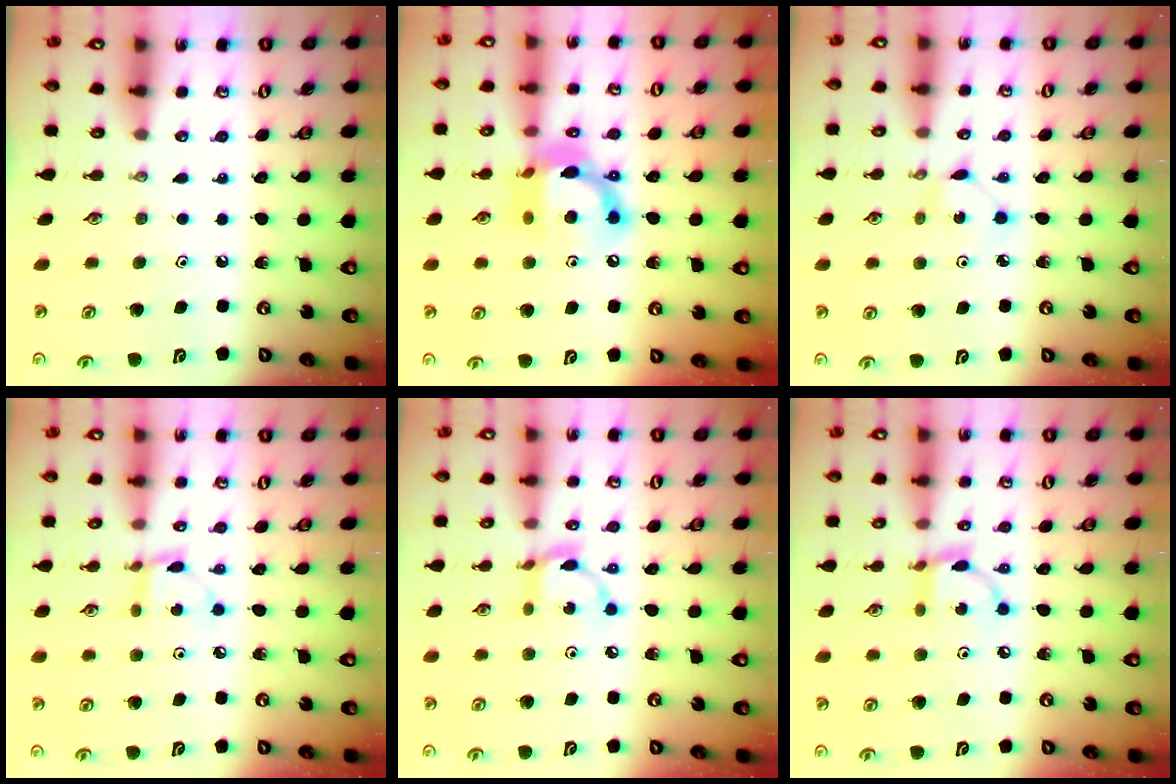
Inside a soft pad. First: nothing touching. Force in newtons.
{"total": 13.7, "press": 13.7, "slide": 0.5}
{"total": 2.2, "press": 2.2, "slide": 0.3}
{"total": 3.9, "press": 3.9, "slide": 0.1}
{"total": 7.4, "press": 7.4, "slide": 0.4}
{"total": 8.1, "press": 8.1, "slide": 0.2}